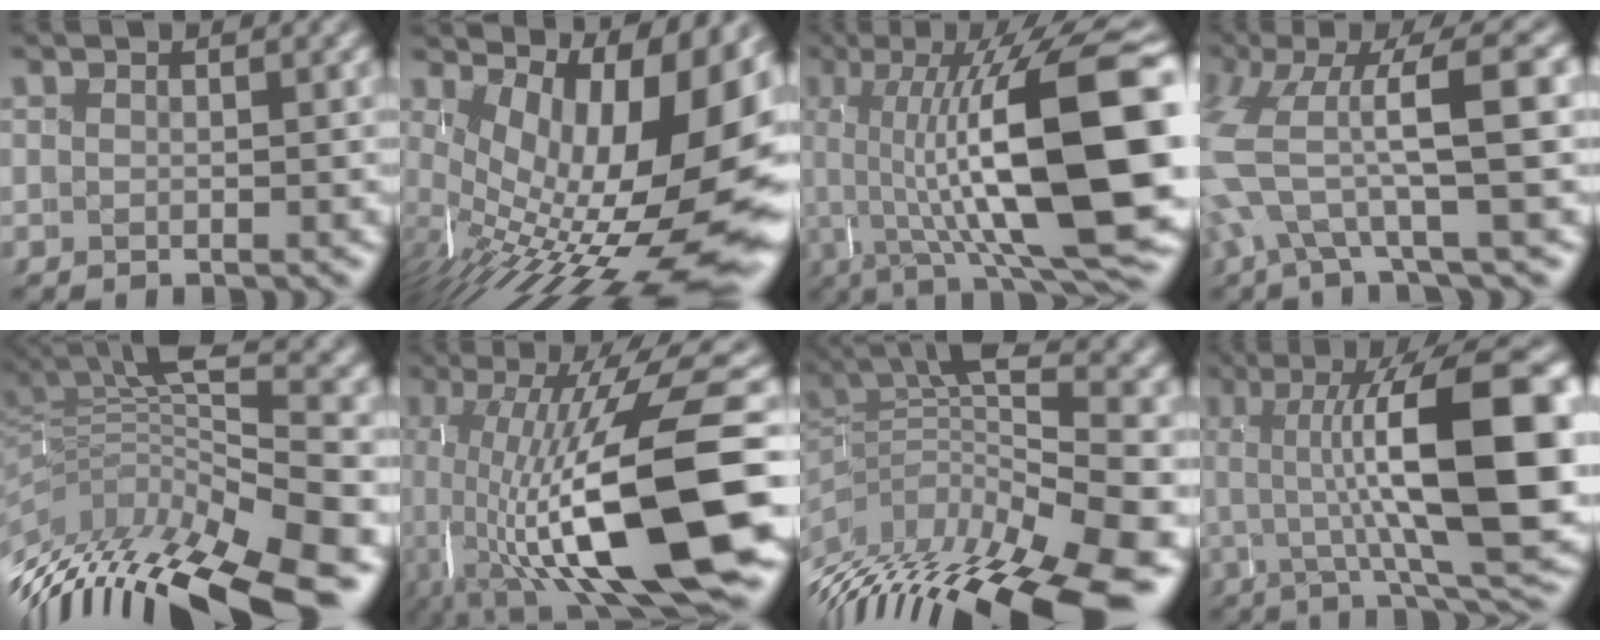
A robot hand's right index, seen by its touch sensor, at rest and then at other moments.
{"total": 16.6, "force": [-1.1, 8.3, 14.4], "torque": [-0.206, -0.035, 0.007]}
{"total": 17.2, "force": [1.8, 5.9, 16.1], "torque": [-0.220, 0.021, 0.022]}
{"total": 7.2, "force": [0.8, 3.6, 6.2], "torque": [-0.139, -0.006, 0.007]}
{"total": 12.5, "force": [-3.9, 7.3, 9.4], "torque": [-0.169, -0.009, -0.056]}
{"total": 14.1, "force": [-2.3, 4.6, 13.1], "torque": [-0.215, -0.021, -0.020]}
{"total": 12.8, "force": [-3.1, 6.6, 10.5], "torque": [-0.171, -0.014, -0.036]}
{"total": 15.7, "force": [3.1, 4.3, 14.8], "torque": [-0.202, 0.021, 0.045]}